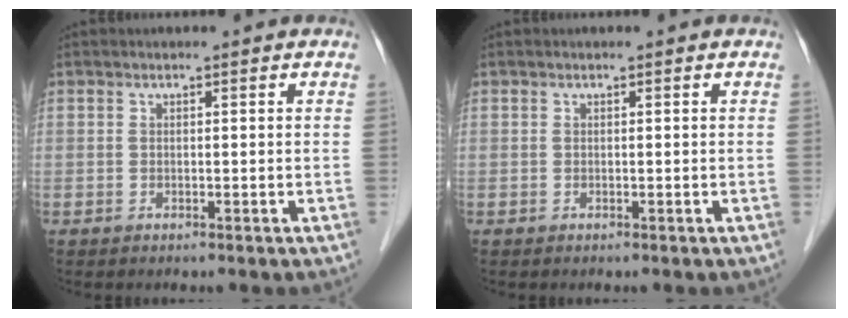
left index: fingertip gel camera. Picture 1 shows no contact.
{"total": 0.0}